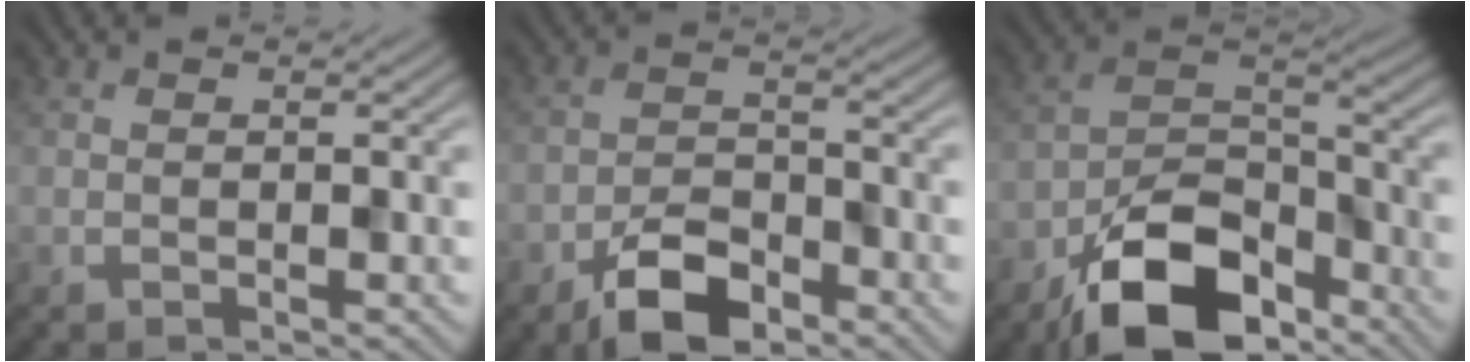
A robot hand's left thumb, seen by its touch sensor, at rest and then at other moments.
{"total": 6.8, "force": [-4.4, 3.2, 4.1], "torque": [-0.068, 0.001, -0.090]}
{"total": 12.6, "force": [-8.4, 6.1, 7.2], "torque": [-0.133, -0.005, -0.164]}